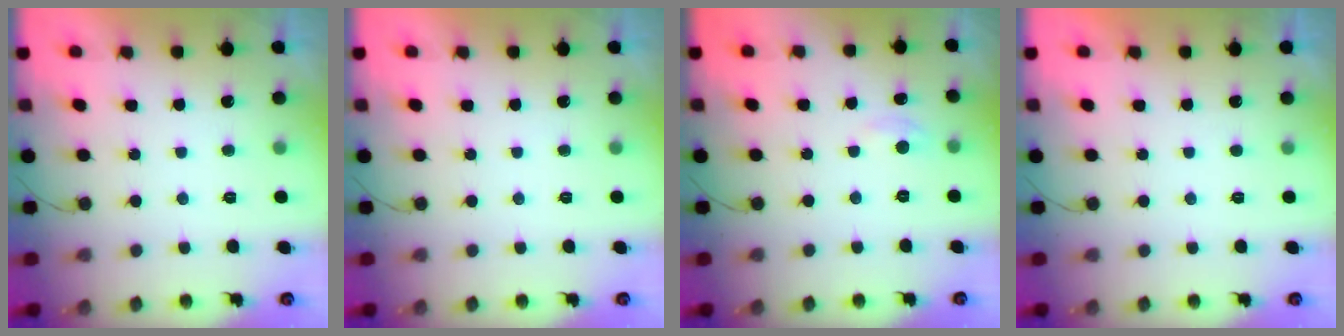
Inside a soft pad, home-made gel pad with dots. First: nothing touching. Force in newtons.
{"total": 0.0}
{"total": 2.5, "press": 2.4, "slide": 0.3}
{"total": 0.0}